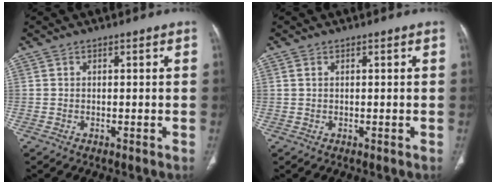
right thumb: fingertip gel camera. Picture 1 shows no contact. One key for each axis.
{"total": 0.5, "fx": 0.1, "fy": 0.4, "fz": 0.3, "tx": -0.007, "ty": 0.000, "tz": 0.003}